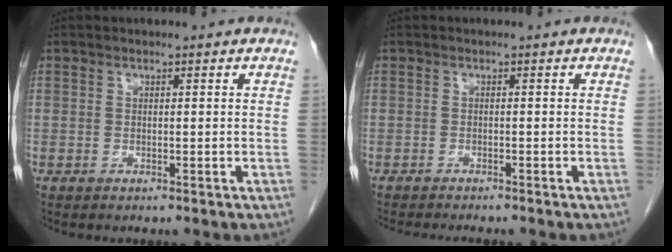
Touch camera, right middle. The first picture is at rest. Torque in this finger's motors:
{"motor_torque": [0.45, -0.36, 0.11, 0.01]}